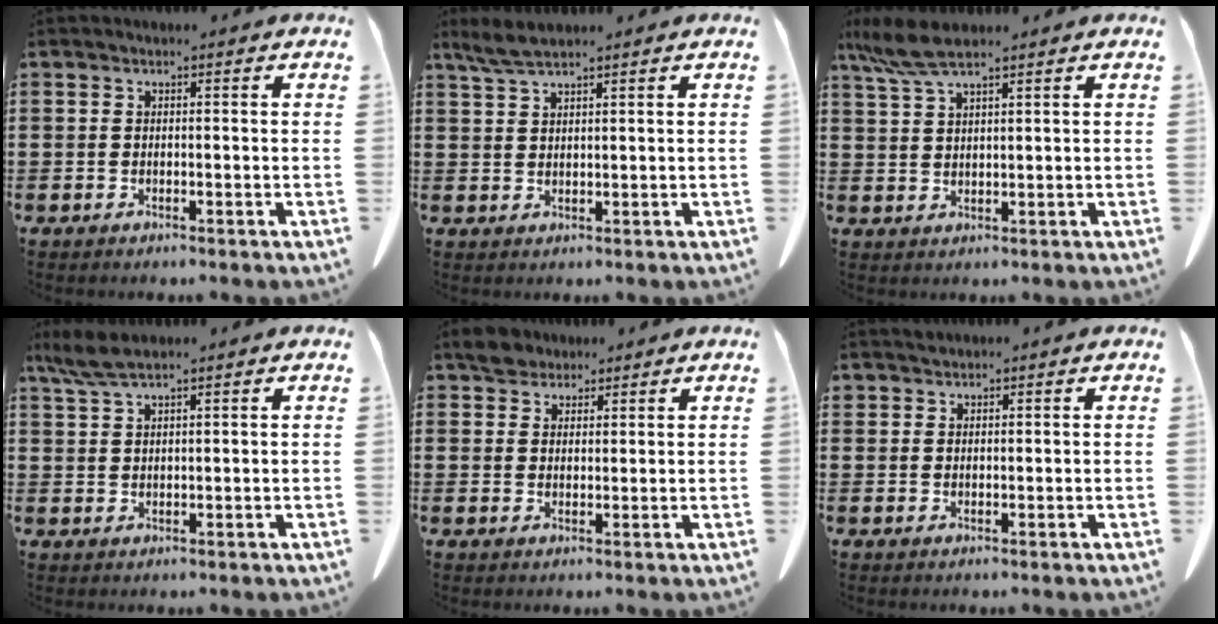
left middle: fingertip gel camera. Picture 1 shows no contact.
{"total": 3.2, "force": [2.5, 0.4, 2.0], "torque": [-0.046, 0.001, 0.048]}
{"total": 5.9, "force": [4.2, 1.0, 3.9], "torque": [-0.093, -0.005, 0.077]}
{"total": 4.1, "force": [3.1, 0.5, 2.7], "torque": [-0.060, -0.001, 0.058]}
{"total": 3.6, "force": [3.1, 1.6, 0.8], "torque": [-0.019, 0.001, 0.060]}
{"total": 0.9, "force": [0.9, 0.2, 0.0], "torque": [-0.002, -0.001, 0.019]}